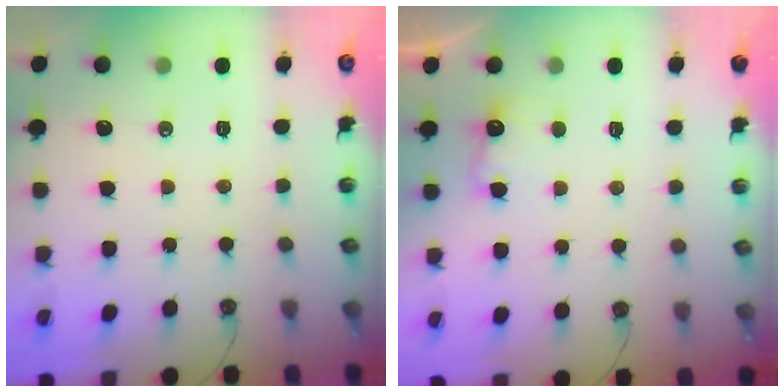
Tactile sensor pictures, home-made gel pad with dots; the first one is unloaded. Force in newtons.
{"total": 3.9, "press": 3.8, "slide": 0.9}